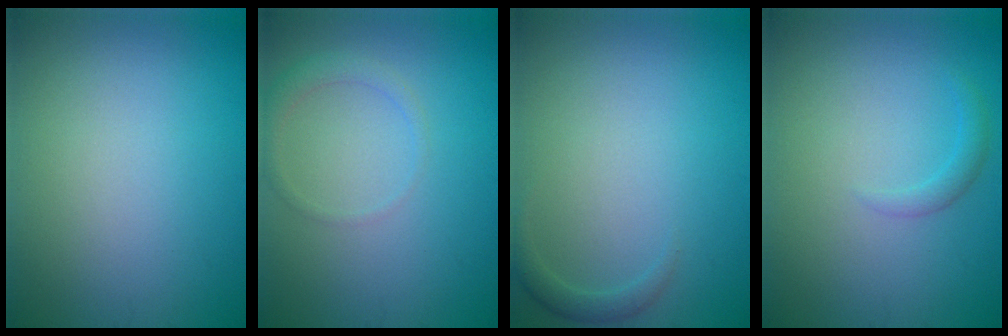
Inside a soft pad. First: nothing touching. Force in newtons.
{"total": 1.4, "press": 1.4, "slide": 0.0}
{"total": 1.2, "press": 1.1, "slide": 0.1}
{"total": 1.2, "press": 1.1, "slide": 0.1}